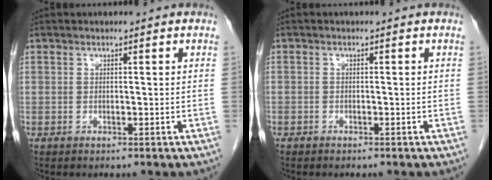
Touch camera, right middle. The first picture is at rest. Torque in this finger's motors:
{"motor_torque": [0.93, 0.16, -0.05, -0.21]}